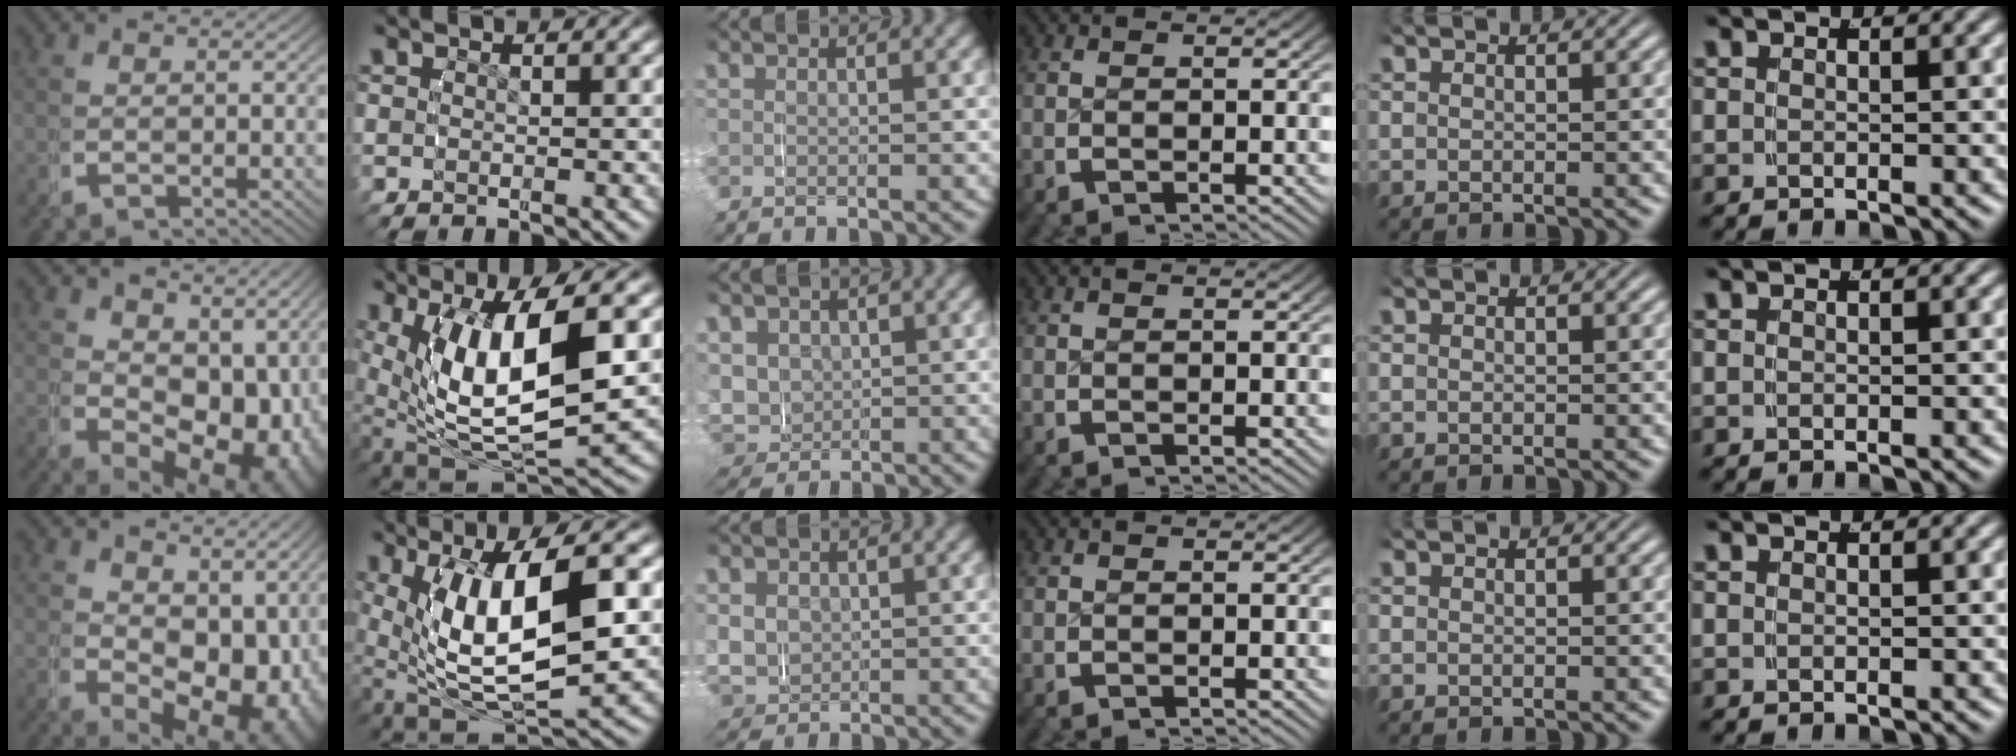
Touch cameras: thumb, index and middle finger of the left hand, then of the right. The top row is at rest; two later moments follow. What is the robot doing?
{"motion": "grasp_and_lifting", "object": "water bottle"}